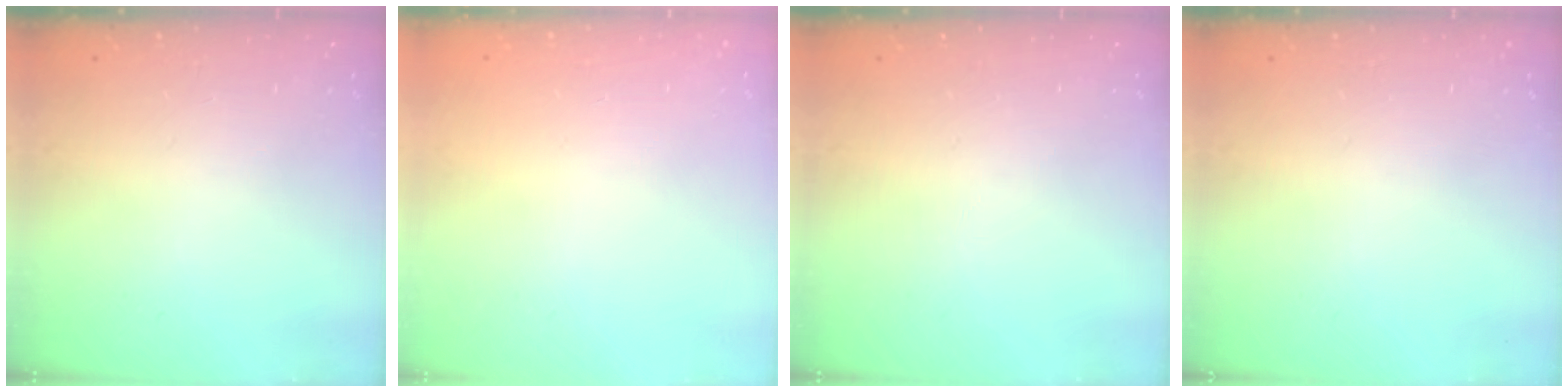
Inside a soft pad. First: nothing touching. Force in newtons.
{"total": 0.0}
{"total": 0.0}
{"total": 0.0}